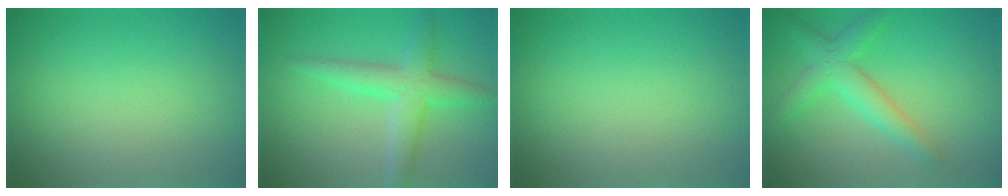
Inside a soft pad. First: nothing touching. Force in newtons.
{"total": 4.0, "press": 4.0, "slide": 0.1}
{"total": 0.0}
{"total": 3.8, "press": 3.8, "slide": 0.1}